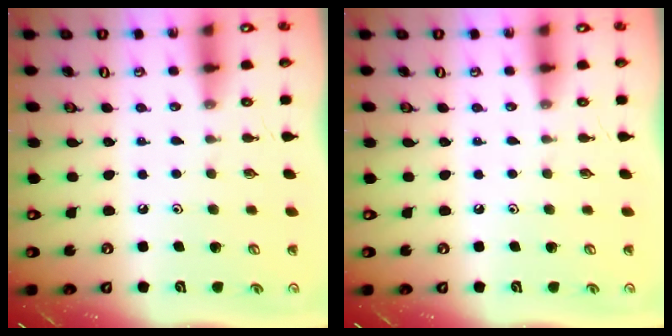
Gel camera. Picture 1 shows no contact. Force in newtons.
{"total": 0.0}